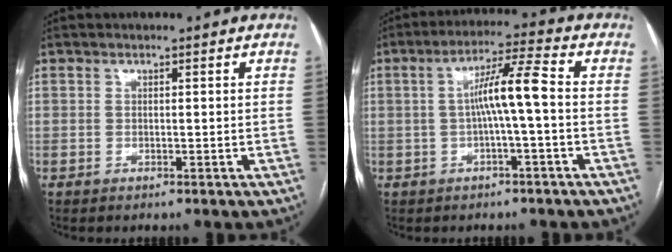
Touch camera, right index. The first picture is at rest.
{"total": 7.1, "force": [-0.4, -0.2, 7.0], "torque": [-0.125, 0.020, -0.007]}